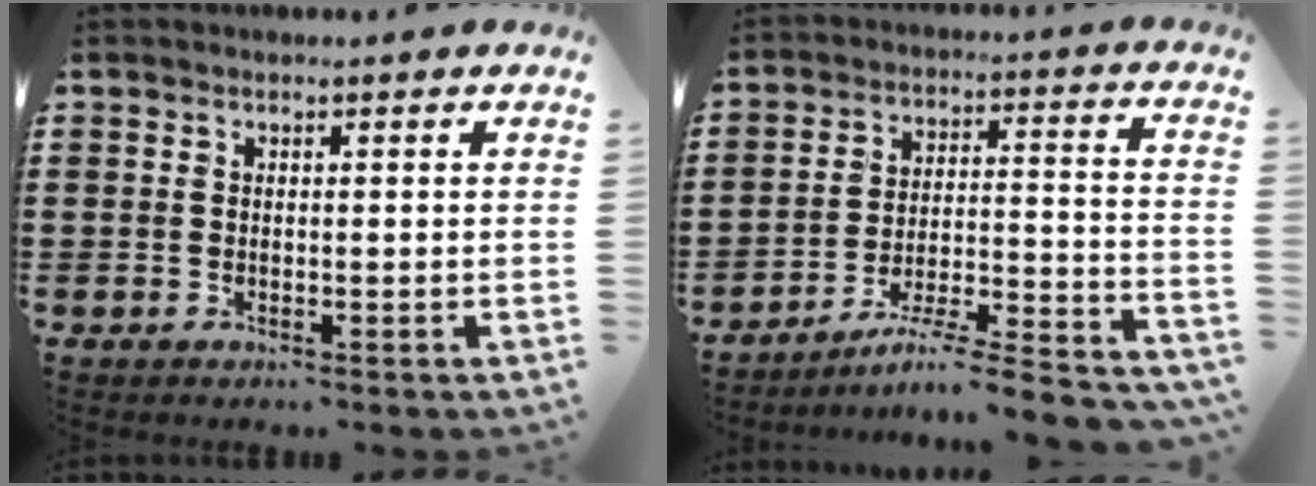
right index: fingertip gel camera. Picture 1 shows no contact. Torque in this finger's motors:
{"motor_torque": [1.94, 0.20, 0.31, 0.04]}